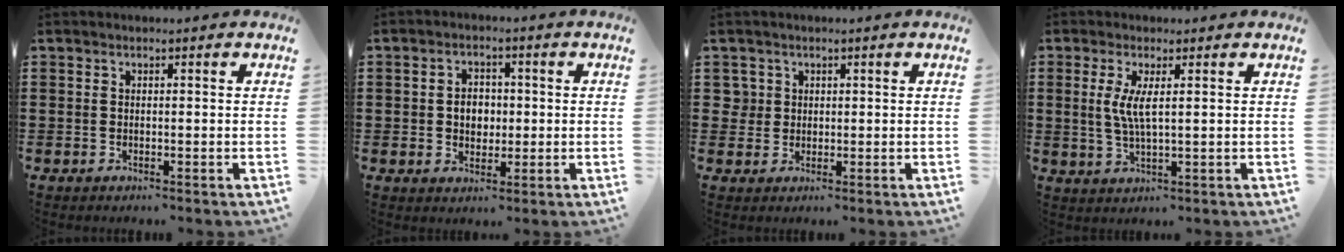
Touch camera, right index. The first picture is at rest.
{"total": 3.4, "force": [-0.1, 2.7, 2.1], "torque": [-0.040, 0.006, -0.007]}
{"total": 2.4, "force": [0.8, 2.2, 0.2], "torque": [-0.016, 0.011, 0.014]}
{"total": 4.1, "force": [0.9, 0.6, 4.0], "torque": [-0.088, -0.004, 0.011]}